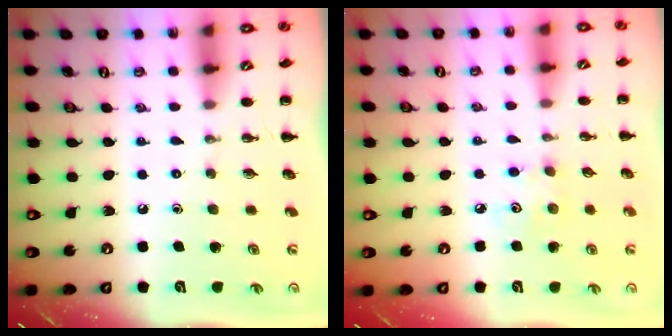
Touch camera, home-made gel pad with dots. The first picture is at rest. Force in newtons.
{"total": 3.9, "press": 3.8, "slide": 0.8}